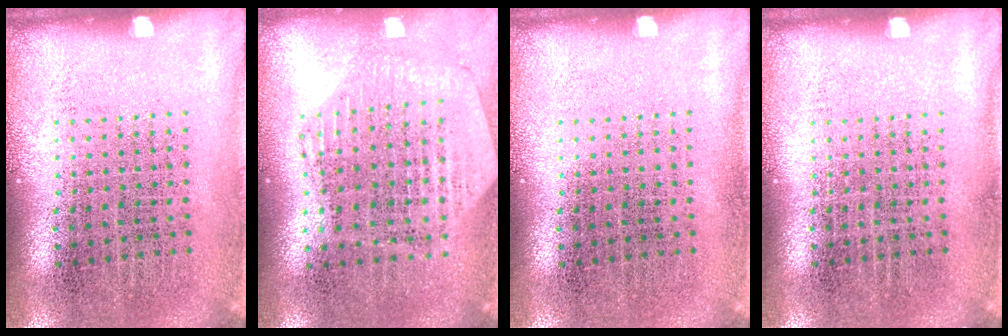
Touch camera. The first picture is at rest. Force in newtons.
{"total": 1.1, "press": 1.1, "slide": 0.1}
{"total": 0.0}
{"total": 0.0}